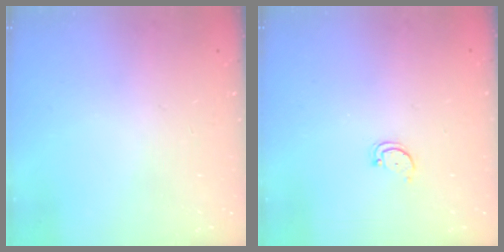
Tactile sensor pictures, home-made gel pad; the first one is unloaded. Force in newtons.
{"total": 2.5, "press": 2.4, "slide": 0.5}